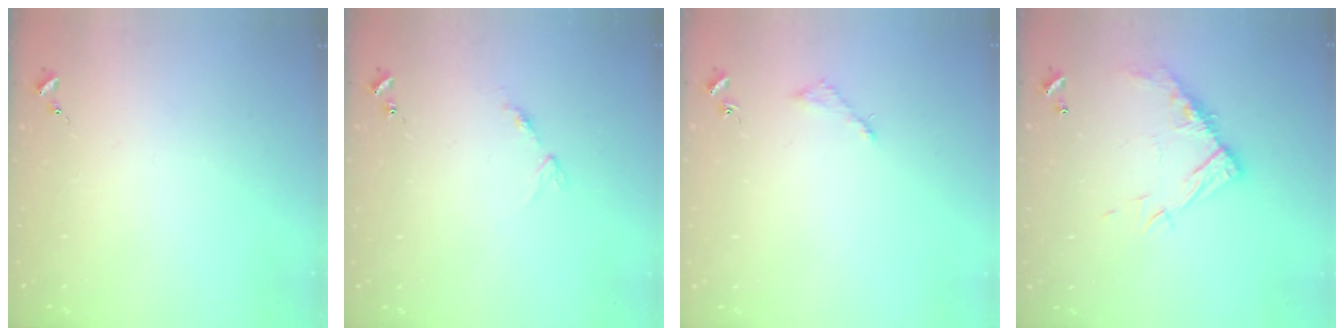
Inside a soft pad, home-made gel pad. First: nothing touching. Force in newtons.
{"total": 7.8, "press": 7.8, "slide": 0.6}
{"total": 3.0, "press": 3.0, "slide": 0.4}
{"total": 13.1, "press": 13.1, "slide": 1.1}